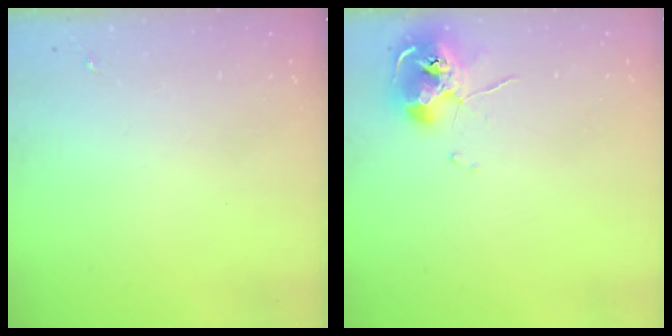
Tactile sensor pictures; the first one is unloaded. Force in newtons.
{"total": 10.1, "press": 9.9, "slide": 1.5}